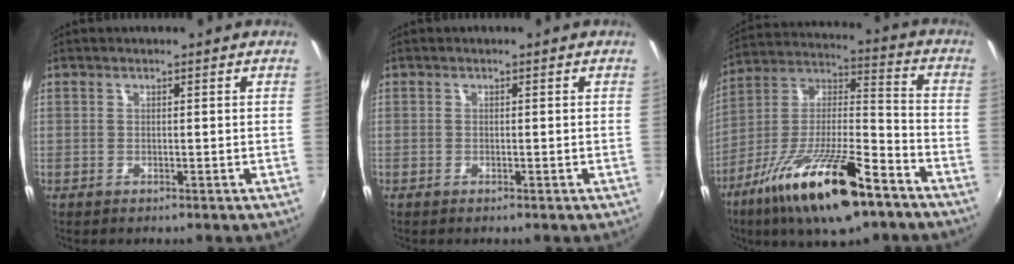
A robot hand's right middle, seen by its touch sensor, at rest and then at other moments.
{"total": 0.0}
{"total": 21.4, "force": [-12.8, 6.3, 15.9], "torque": [-0.286, -0.019, -0.223]}